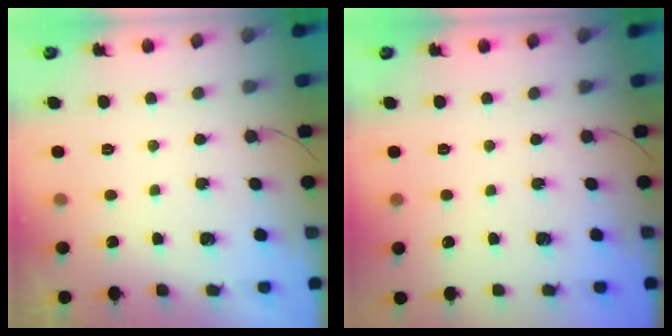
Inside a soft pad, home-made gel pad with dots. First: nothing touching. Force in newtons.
{"total": 0.0}